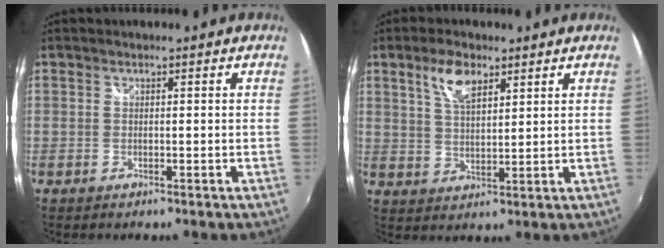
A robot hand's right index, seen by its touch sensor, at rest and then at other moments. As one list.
[{"total": 6.5, "force": [3.8, 2.9, 4.5], "torque": [-0.084, 0.009, 0.071]}]